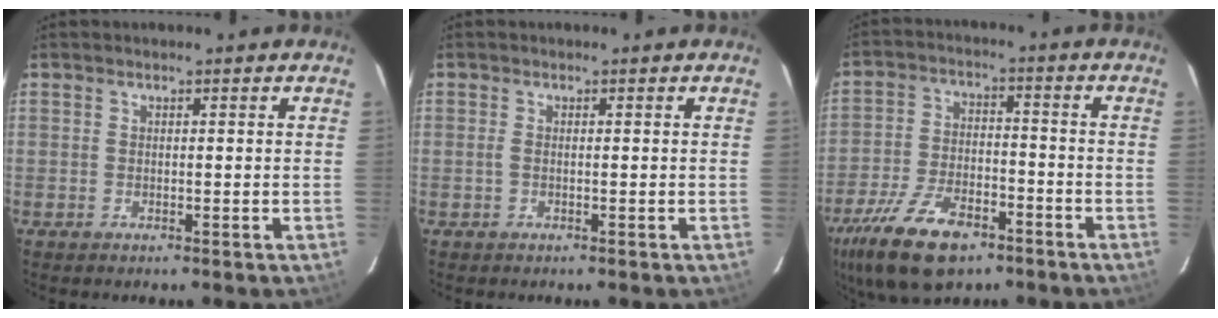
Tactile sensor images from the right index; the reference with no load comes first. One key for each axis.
{"total": 0.8, "fx": -0.1, "fy": 0.1, "fz": 0.8, "tx": -0.017, "ty": 0.001, "tz": -0.003}
{"total": 16.0, "fx": -10.3, "fy": 7.6, "fz": 9.7, "tx": -0.216, "ty": -0.021, "tz": -0.180}